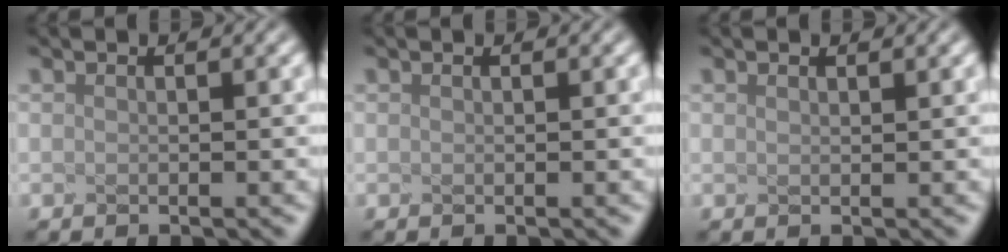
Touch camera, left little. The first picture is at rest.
{"total": 0.0}
{"total": 0.7, "force": [0.6, 0.1, 0.4], "torque": [-0.001, 0.007, 0.002]}